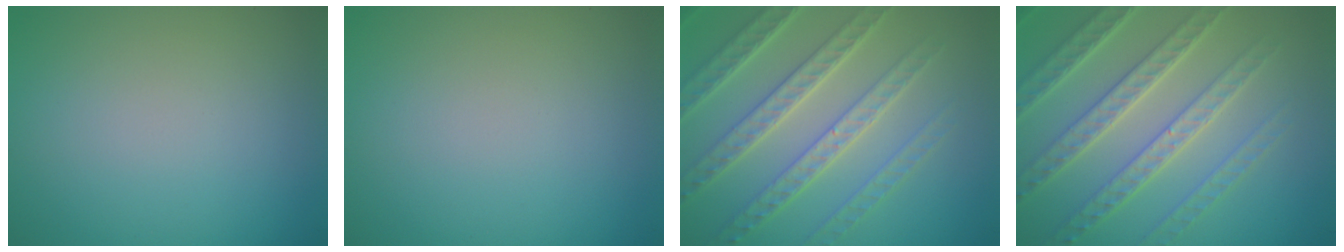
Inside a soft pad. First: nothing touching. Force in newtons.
{"total": 0.0}
{"total": 7.0, "press": 5.4, "slide": 4.5}
{"total": 7.0, "press": 5.4, "slide": 4.5}